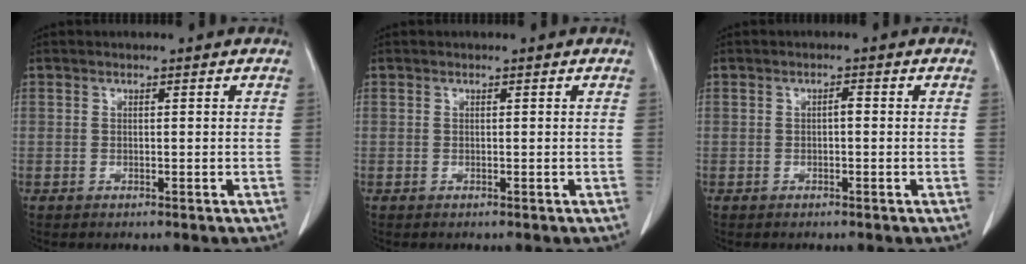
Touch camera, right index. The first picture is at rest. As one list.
[{"total": 0.0}, {"total": 0.9, "force": [-0.1, 0.3, 0.9], "torque": [-0.014, 0.003, -0.002]}]